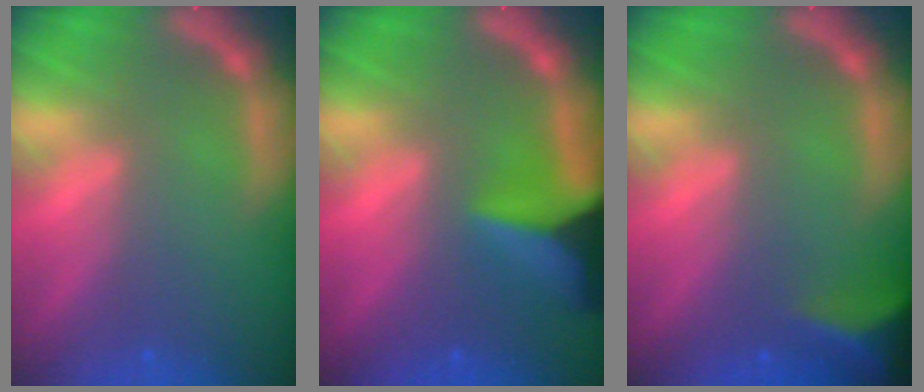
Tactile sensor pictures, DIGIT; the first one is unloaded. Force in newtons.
{"total": 8.9}
{"total": 6.0}